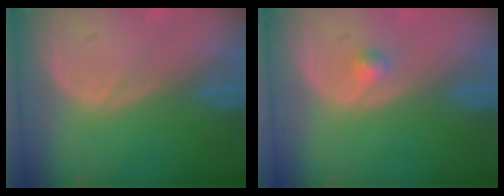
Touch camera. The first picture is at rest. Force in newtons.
{"total": 1.5, "press": 1.3, "slide": 0.8}